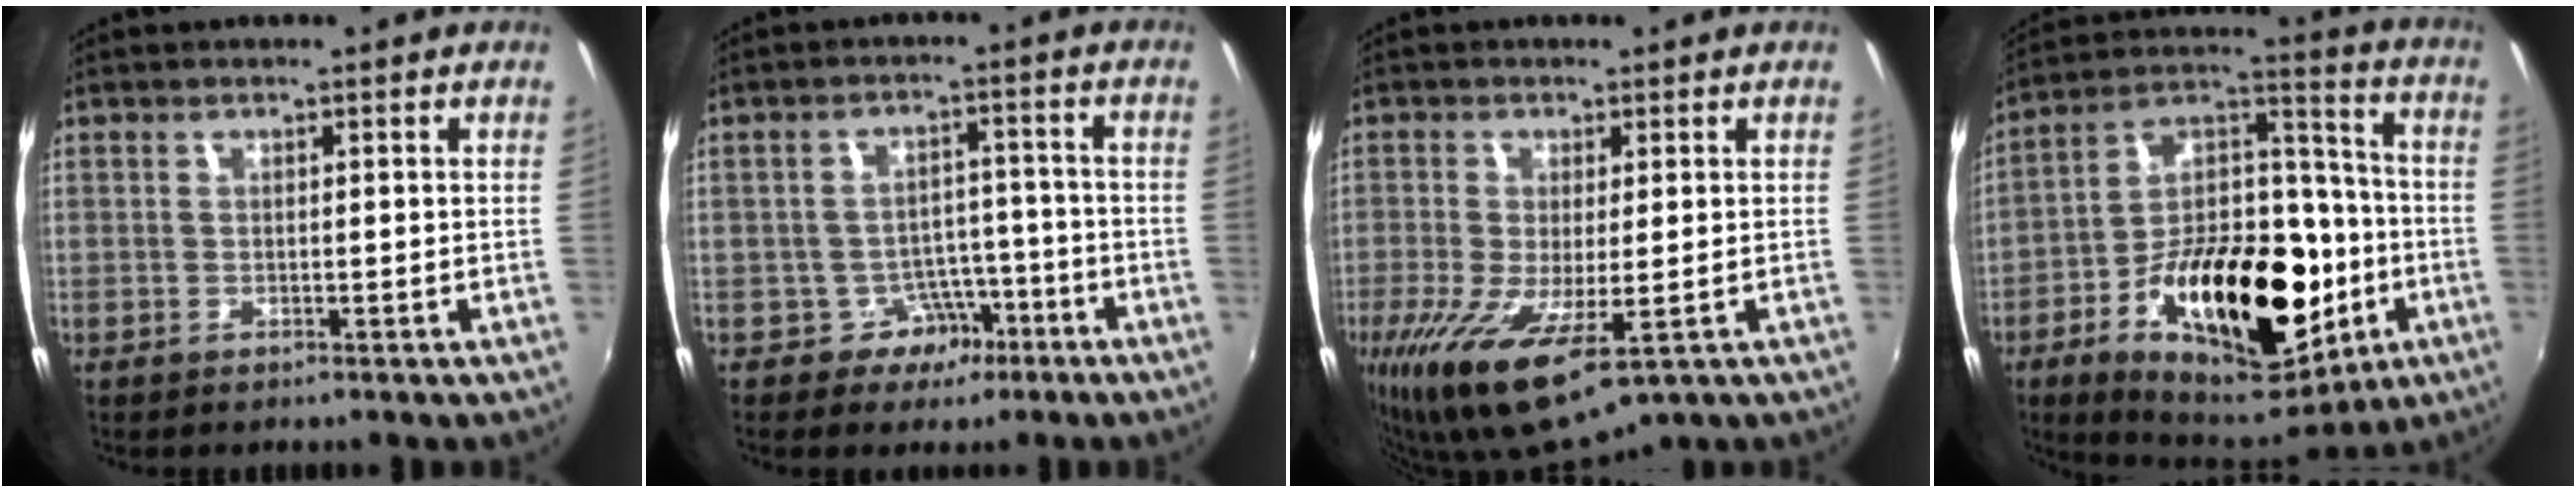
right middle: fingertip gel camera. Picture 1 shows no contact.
{"total": 5.8, "force": [-3.4, 4.5, 1.4], "torque": [-0.031, 0.019, -0.039]}
{"total": 12.1, "force": [-5.0, 4.3, 10.2], "torque": [-0.213, -0.049, -0.082]}
{"total": 27.8, "force": [-9.4, 14.7, 21.6], "torque": [-0.364, 0.023, -0.127]}